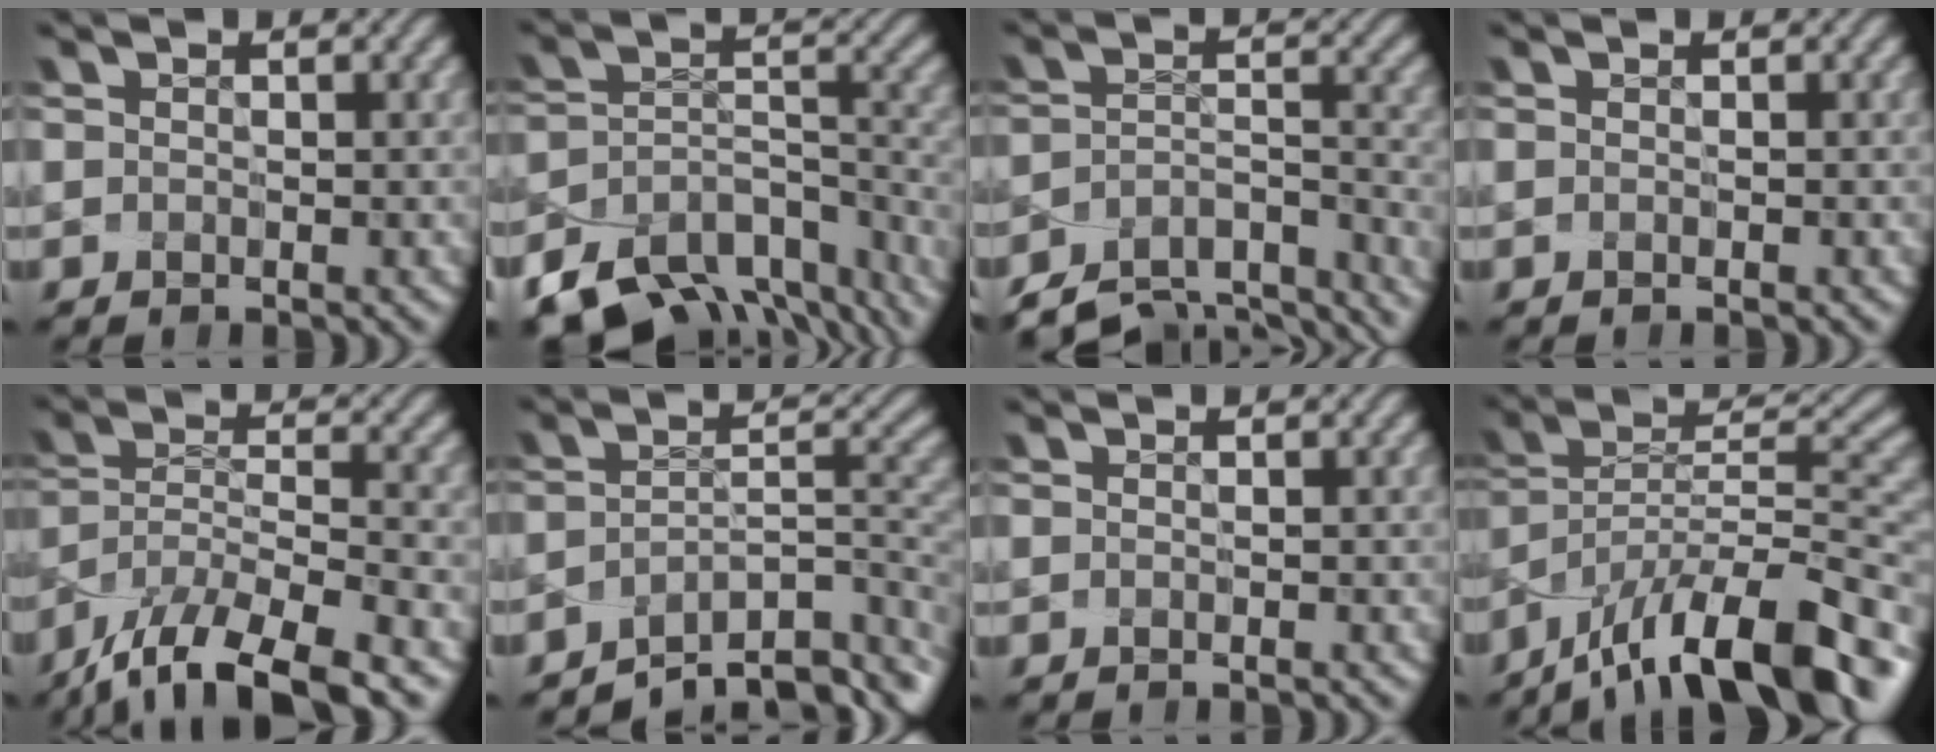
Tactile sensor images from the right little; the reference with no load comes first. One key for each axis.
{"total": 14.7, "fx": -9.7, "fy": 8.2, "fz": 7.4, "tx": -0.172, "ty": -0.024, "tz": -0.119}
{"total": 12.1, "fx": -10.1, "fy": 5.0, "fz": 4.3, "tx": -0.083, "ty": 0.000, "tz": -0.122}
{"total": 0.0}
{"total": 11.3, "fx": -8.4, "fy": 3.4, "fz": 6.8, "tx": -0.128, "ty": -0.005, "tz": -0.144}
{"total": 8.3, "fx": -5.1, "fy": 3.8, "fz": 5.4, "tx": -0.069, "ty": -0.001, "tz": -0.081}
{"total": 0.0}
{"total": 13.9, "fx": -8.9, "fy": 4.6, "fz": 9.6, "tx": -0.160, "ty": 0.019, "tz": -0.139}